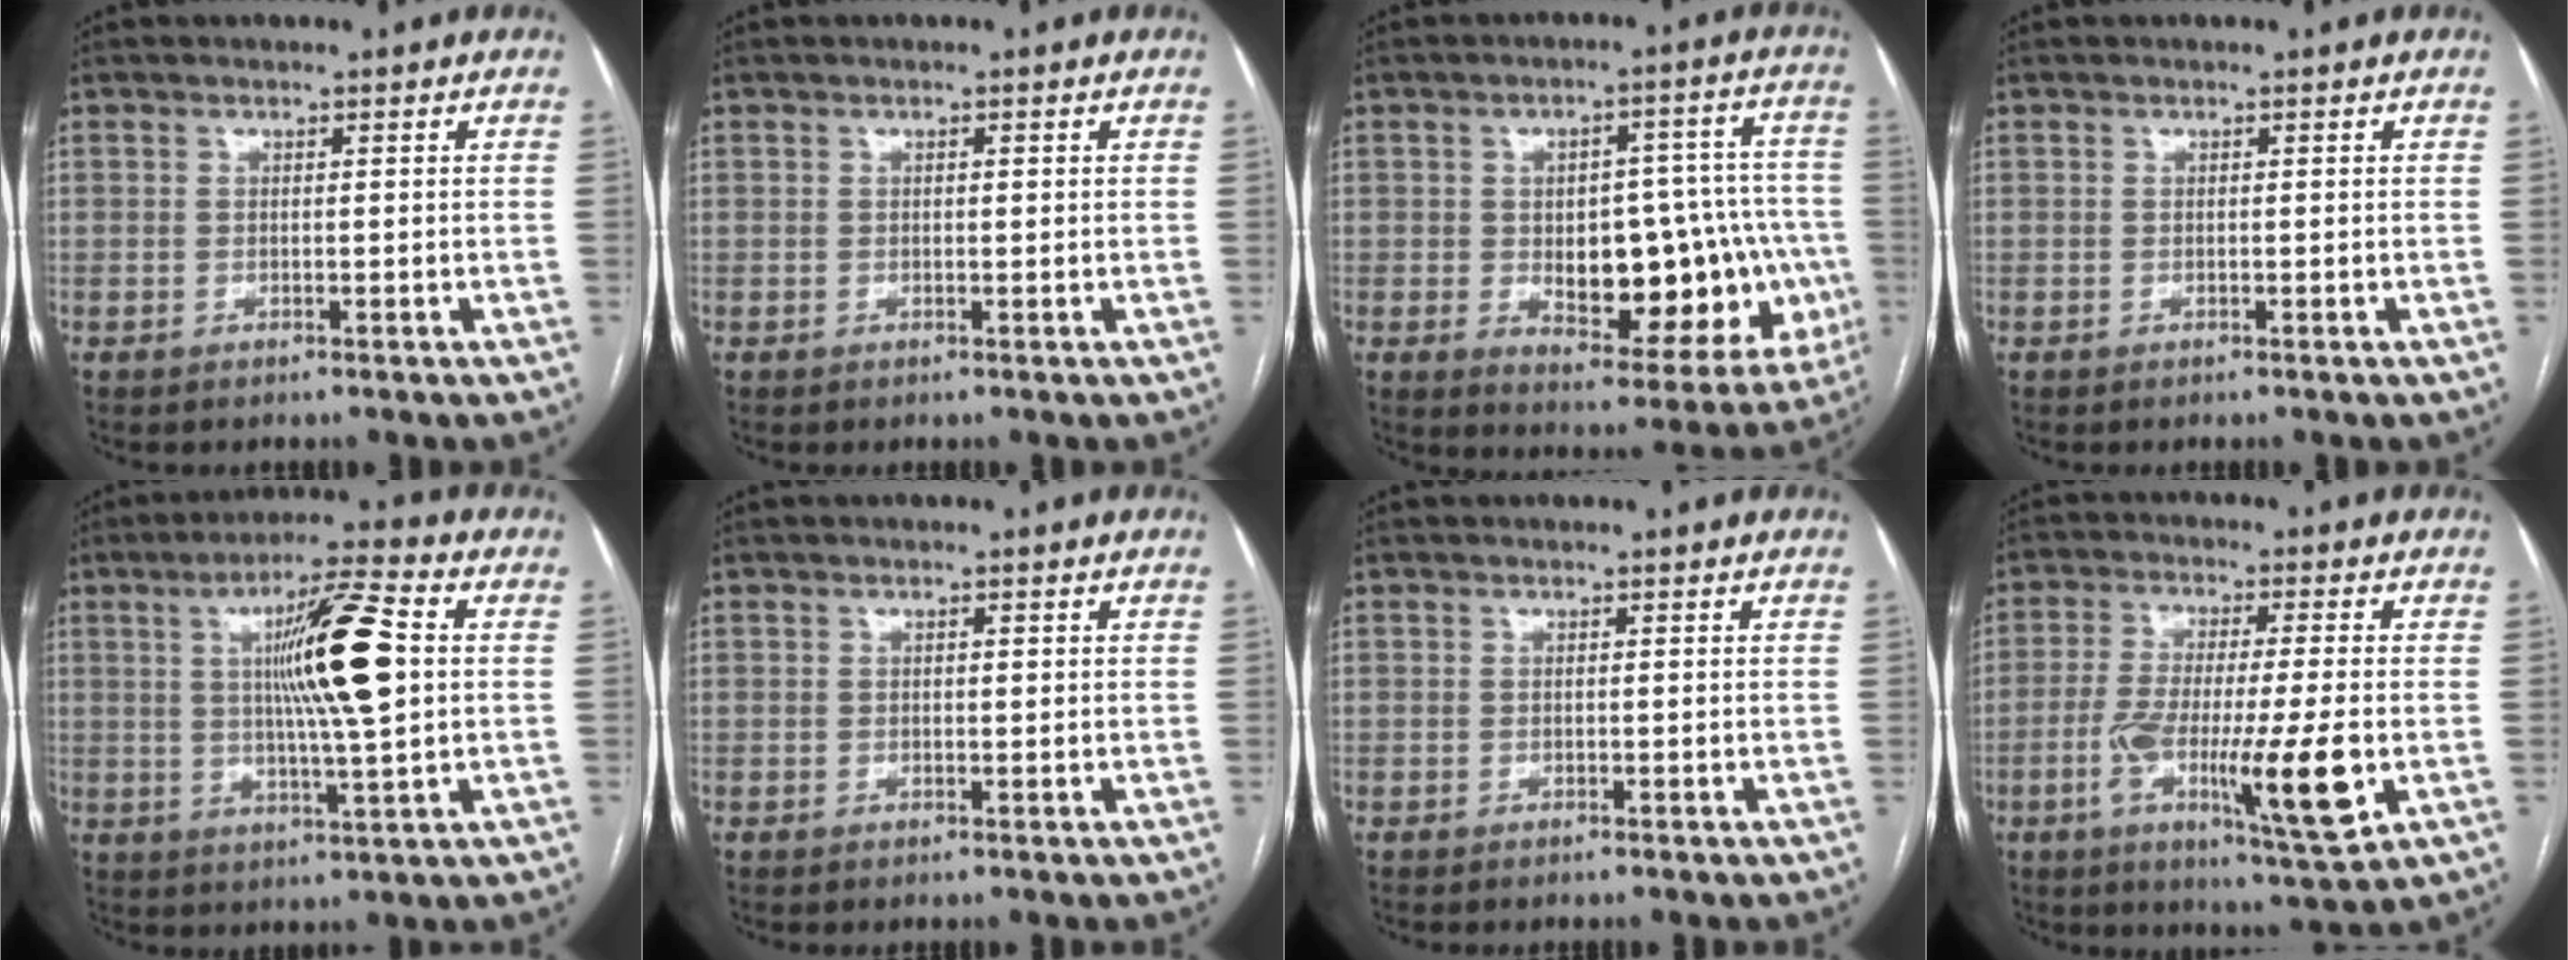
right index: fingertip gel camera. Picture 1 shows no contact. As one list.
[{"total": 0.5, "force": [0.1, 0.1, 0.5], "torque": [-0.009, 0.000, 0.001]}, {"total": 18.9, "force": [-3.4, 8.7, 16.5], "torque": [-0.173, 0.033, -0.016]}, {"total": 0.0}, {"total": 13.1, "force": [2.1, 0.4, 12.9], "torque": [-0.217, 0.005, 0.034]}, {"total": 0.8, "force": [0.2, 0.2, 0.7], "torque": [-0.011, 0.001, 0.003]}, {"total": 0.0}, {"total": 14.4, "force": [-3.8, 1.2, 13.9], "torque": [-0.244, -0.025, -0.063]}]